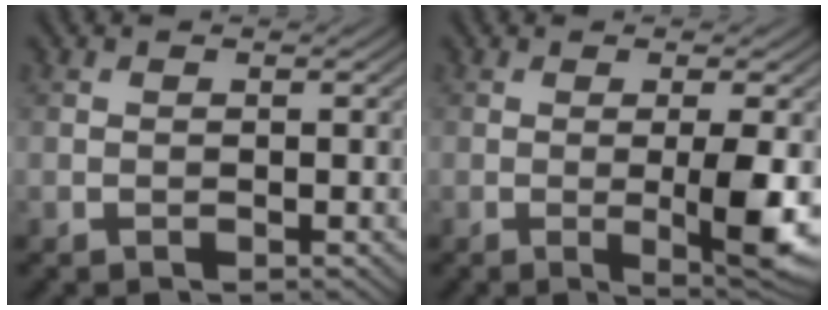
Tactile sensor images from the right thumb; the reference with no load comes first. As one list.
[{"total": 5.5, "force": [-0.5, 0.6, 5.4], "torque": [-0.096, -0.002, -0.004]}]